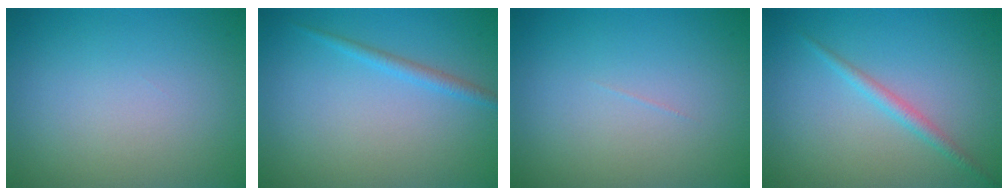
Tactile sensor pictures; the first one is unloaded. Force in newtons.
{"total": 1.3, "press": 1.3, "slide": 0.1}
{"total": 0.0}
{"total": 1.6, "press": 1.6, "slide": 0.1}